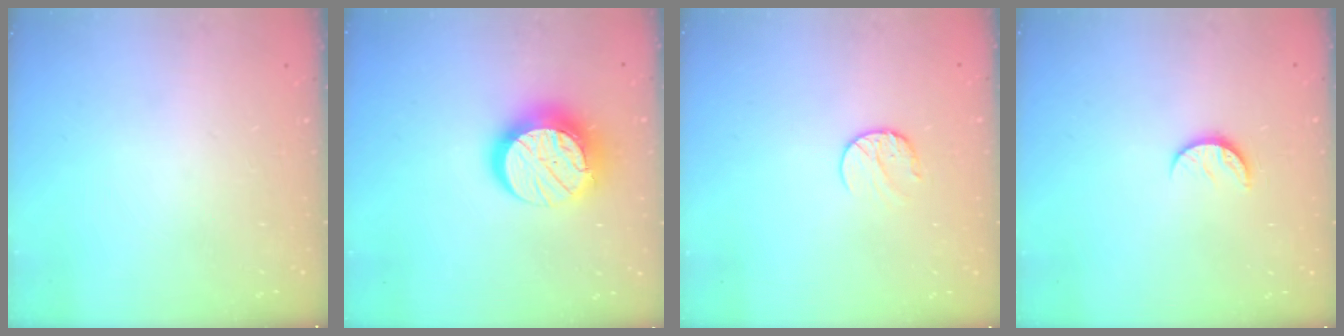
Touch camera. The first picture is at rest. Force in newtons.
{"total": 14.8, "press": 14.8, "slide": 0.7}
{"total": 7.1, "press": 7.1, "slide": 0.8}
{"total": 6.1, "press": 6.1, "slide": 0.6}